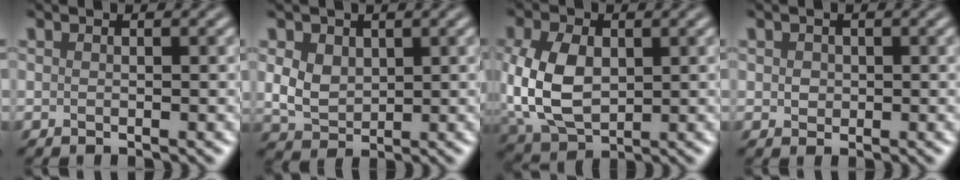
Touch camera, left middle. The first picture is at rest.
{"total": 4.1, "force": [1.0, 3.0, 2.5], "torque": [-0.065, 0.008, 0.017]}
{"total": 8.3, "force": [0.1, 5.5, 6.2], "torque": [-0.164, 0.000, 0.008]}
{"total": 2.1, "force": [0.8, 1.7, 1.1], "torque": [-0.012, 0.020, 0.000]}